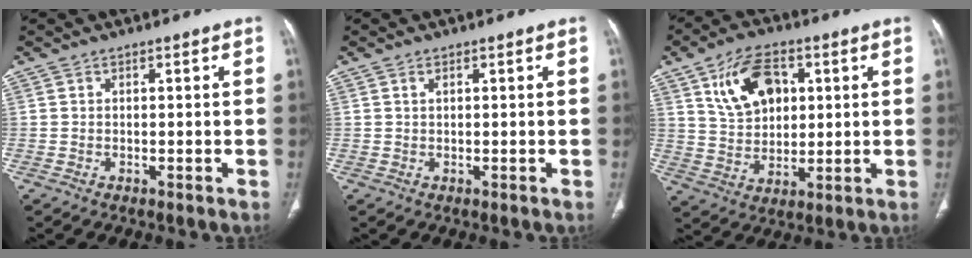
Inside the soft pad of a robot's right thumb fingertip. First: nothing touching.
{"total": 0.7, "force": [0.4, 0.3, 0.5], "torque": [-0.012, 0.001, 0.007]}
{"total": 12.2, "force": [4.3, 8.0, 8.2], "torque": [-0.115, -0.008, 0.083]}